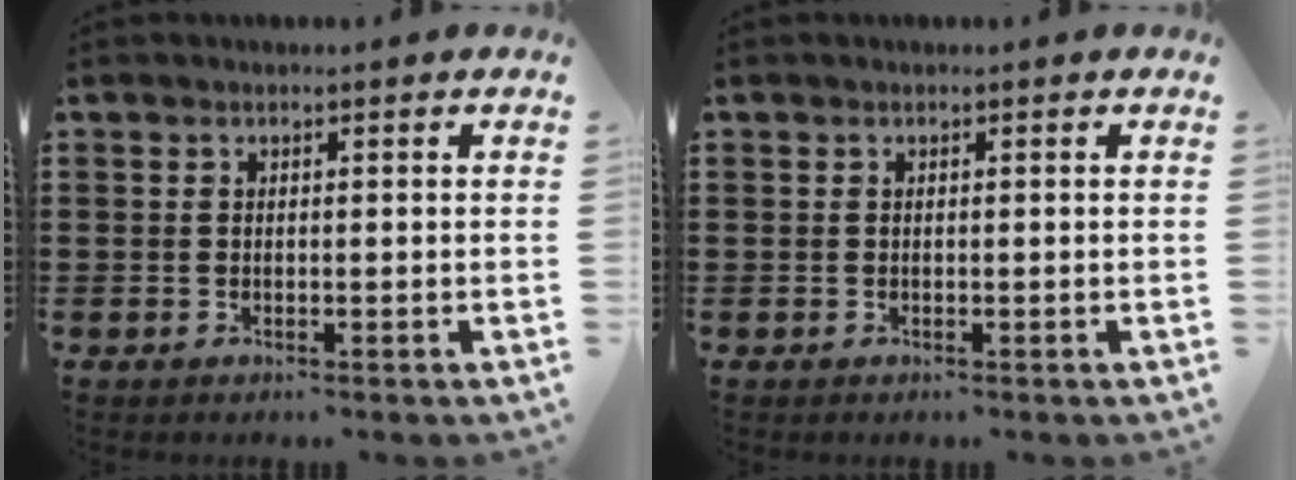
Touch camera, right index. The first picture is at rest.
{"total": 0.0}